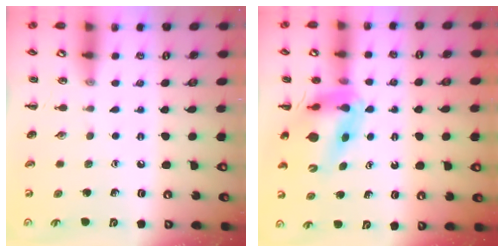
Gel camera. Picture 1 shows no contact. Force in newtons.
{"total": 12.4, "press": 11.8, "slide": 3.7}